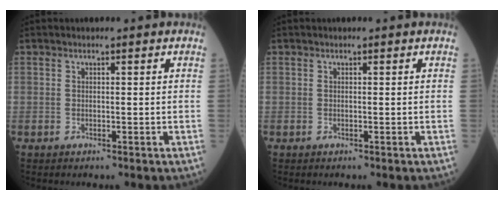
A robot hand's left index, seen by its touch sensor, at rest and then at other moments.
{"total": 0.0}